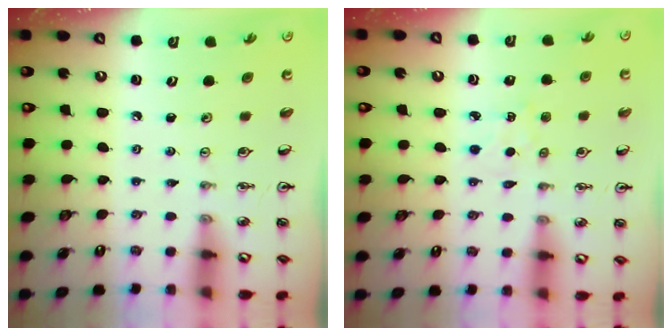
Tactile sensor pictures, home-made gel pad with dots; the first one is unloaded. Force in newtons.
{"total": 3.5, "press": 3.5, "slide": 0.4}